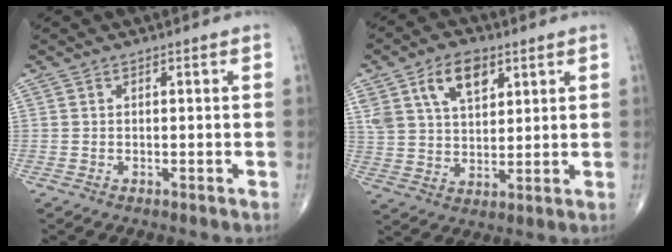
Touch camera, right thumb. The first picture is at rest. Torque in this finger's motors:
{"motor_torque": [1.34, 1.60, 1.19, 0.85, 0.08]}